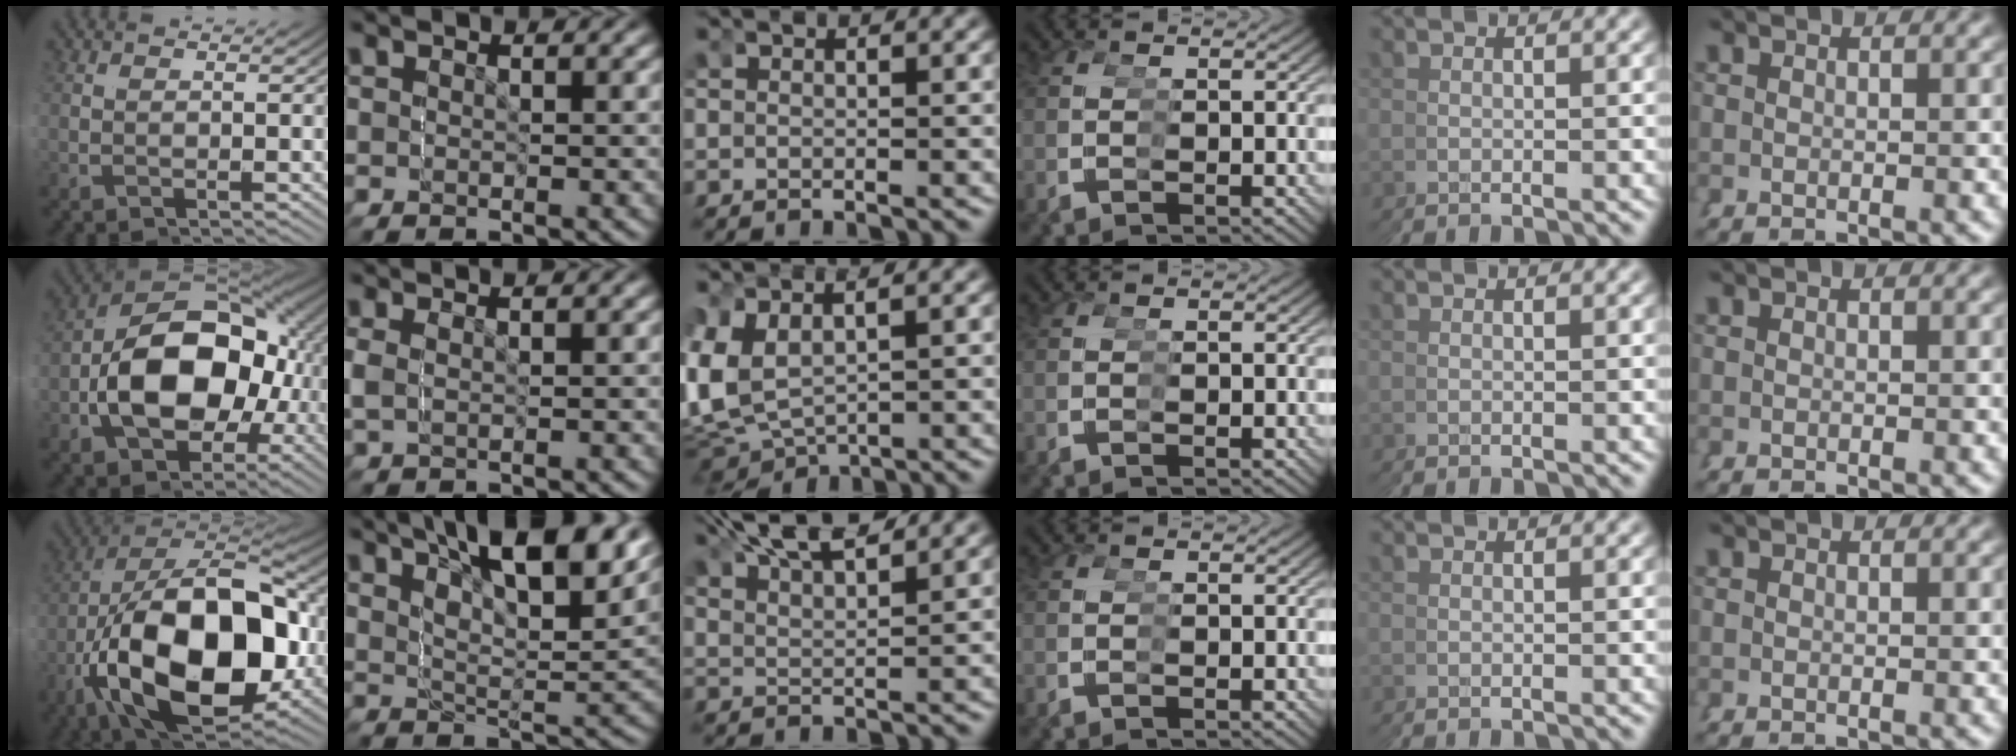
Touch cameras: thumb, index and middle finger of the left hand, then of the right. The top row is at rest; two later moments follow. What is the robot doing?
{"motion": "grasp_and_lifting", "object": "screwdriver"}